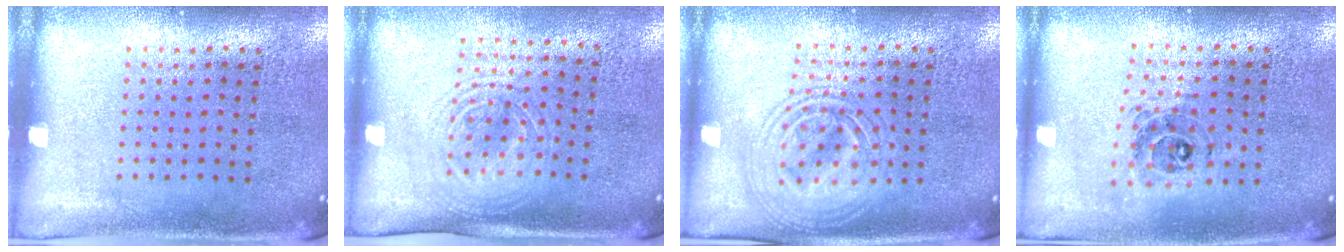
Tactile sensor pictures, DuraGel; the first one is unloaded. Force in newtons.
{"total": 1.5, "press": 1.3, "slide": 0.7}
{"total": 2.4, "press": 2.4, "slide": 0.2}
{"total": 0.5, "press": 0.5, "slide": 0.0}